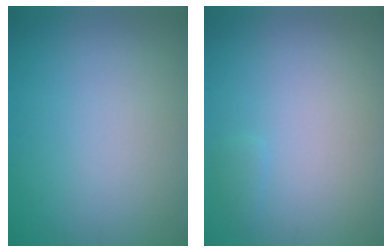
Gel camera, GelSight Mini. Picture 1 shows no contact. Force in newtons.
{"total": 0.6, "press": 0.6, "slide": 0.1}